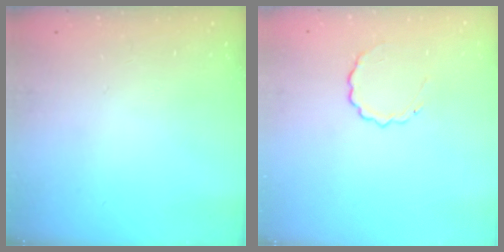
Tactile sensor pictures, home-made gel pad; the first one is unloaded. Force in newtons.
{"total": 5.2, "press": 5.0, "slide": 1.4}